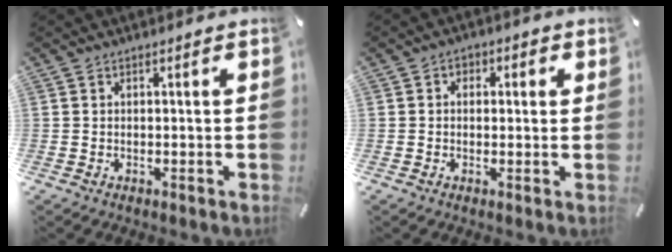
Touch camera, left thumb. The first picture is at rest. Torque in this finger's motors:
{"motor_torque": [-0.34, -0.15, -0.01, -0.27, 0.00]}